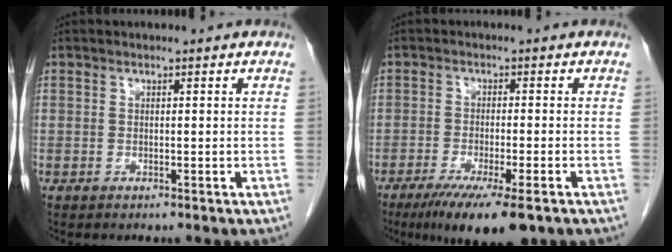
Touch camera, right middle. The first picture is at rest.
{"total": 10.6, "force": [-7.0, 1.4, 7.8], "torque": [-0.120, -0.024, -0.107]}